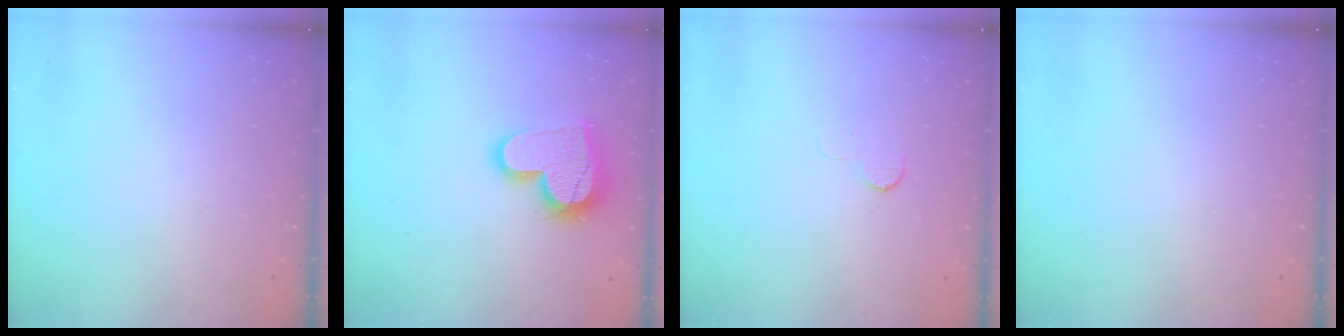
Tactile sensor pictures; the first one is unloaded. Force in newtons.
{"total": 16.5, "press": 16.5, "slide": 1.1}
{"total": 3.7, "press": 3.7, "slide": 0.3}
{"total": 0.0}